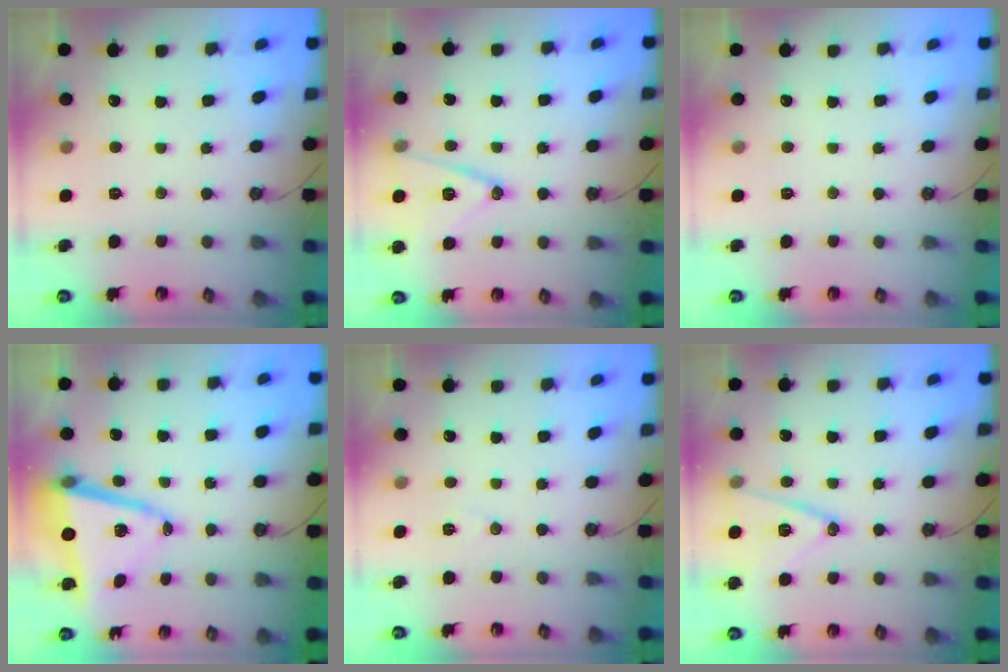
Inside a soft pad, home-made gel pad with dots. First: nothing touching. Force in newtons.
{"total": 14.1, "press": 13.7, "slide": 3.3}
{"total": 0.0}
{"total": 12.7, "press": 12.6, "slide": 1.4}
{"total": 6.0, "press": 4.0, "slide": 4.5}
{"total": 14.1, "press": 13.7, "slide": 3.3}